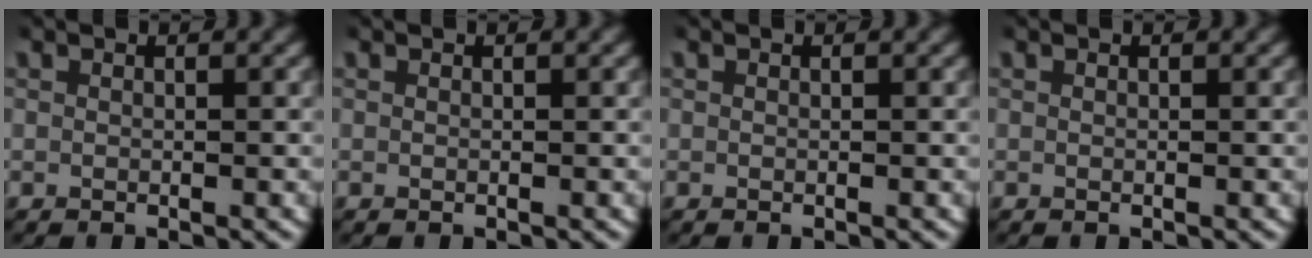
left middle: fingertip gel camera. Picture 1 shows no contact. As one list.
[{"total": 0.0}, {"total": 0.0}, {"total": 0.0}]